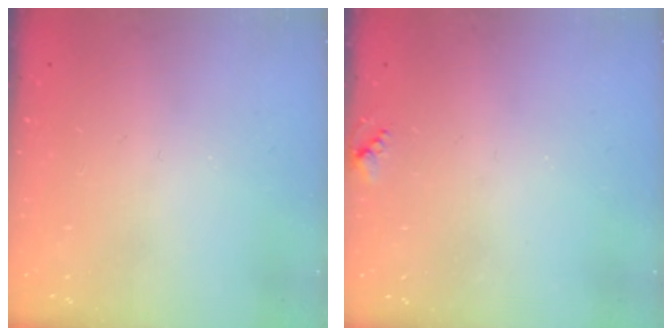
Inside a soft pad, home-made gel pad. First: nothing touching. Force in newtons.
{"total": 3.9, "press": 3.9, "slide": 0.5}